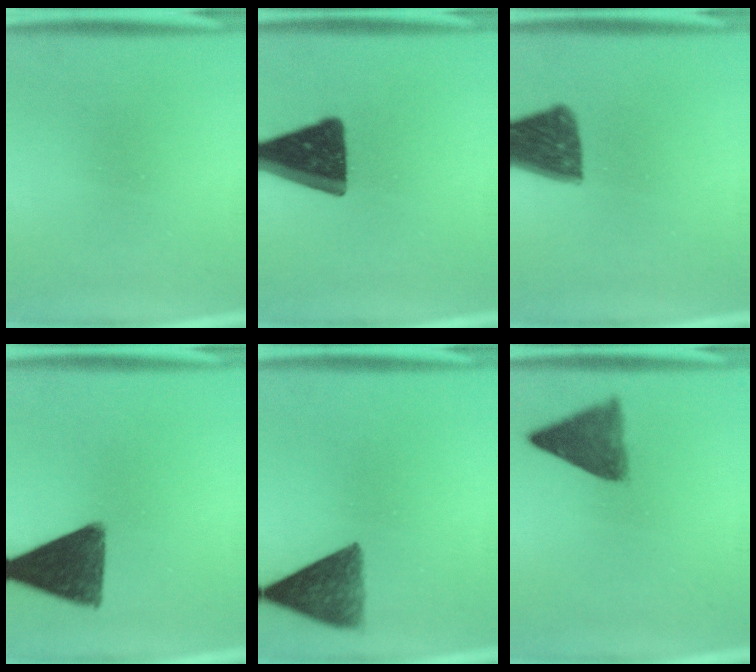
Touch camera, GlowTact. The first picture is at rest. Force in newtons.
{"total": 16.3}
{"total": 12.2}
{"total": 12.6}
{"total": 8.9}
{"total": 7.7}